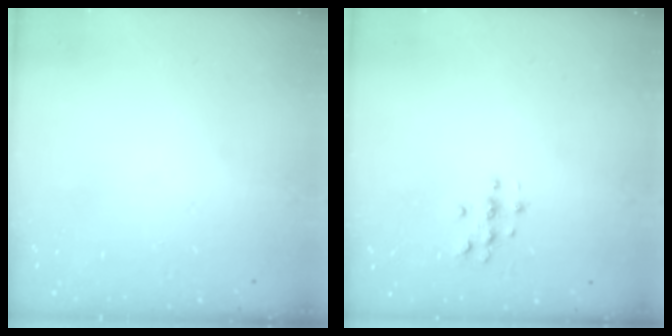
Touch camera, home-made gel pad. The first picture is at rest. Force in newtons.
{"total": 2.8, "press": 2.8, "slide": 0.3}